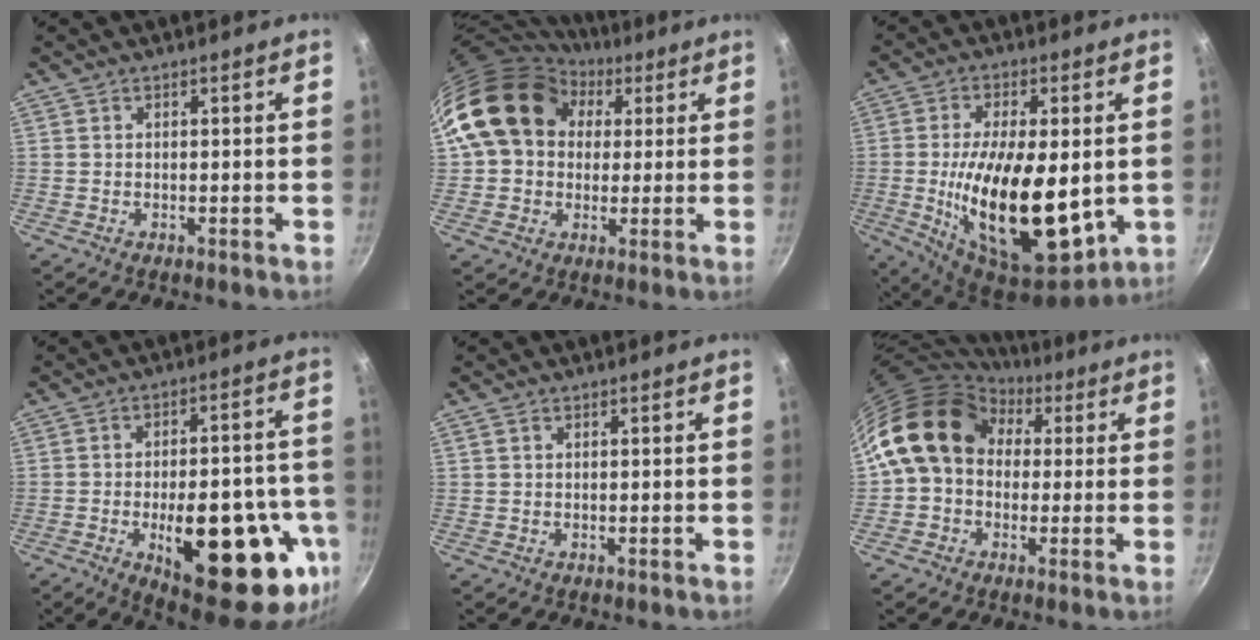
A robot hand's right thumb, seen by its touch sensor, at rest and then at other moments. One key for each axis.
{"total": 17.8, "fx": 5.8, "fy": 13.9, "fz": 9.5, "tx": -0.142, "ty": 0.020, "tz": 0.092}
{"total": 22.2, "fx": -1.5, "fy": 10.3, "fz": 19.7, "tx": -0.332, "ty": -0.014, "tz": -0.016}
{"total": 25.6, "fx": -8.3, "fy": 10.6, "fz": 21.7, "tx": -0.240, "ty": 0.015, "tz": -0.100}
{"total": 0.8, "fx": 0.4, "fy": 0.6, "fz": 0.4, "tx": -0.007, "ty": 0.001, "tz": 0.006}
{"total": 14.4, "fx": 3.6, "fy": 11.2, "fz": 8.2, "tx": -0.104, "ty": 0.024, "tz": 0.045}